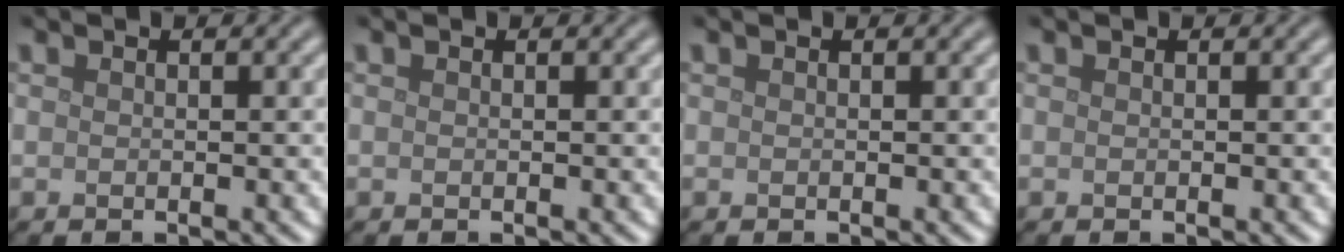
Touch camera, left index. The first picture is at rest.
{"total": 0.0}
{"total": 0.0}
{"total": 0.0}